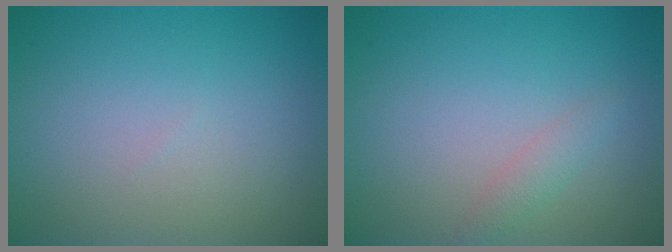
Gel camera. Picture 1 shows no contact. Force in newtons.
{"total": 1.2, "press": 1.2, "slide": 0.0}